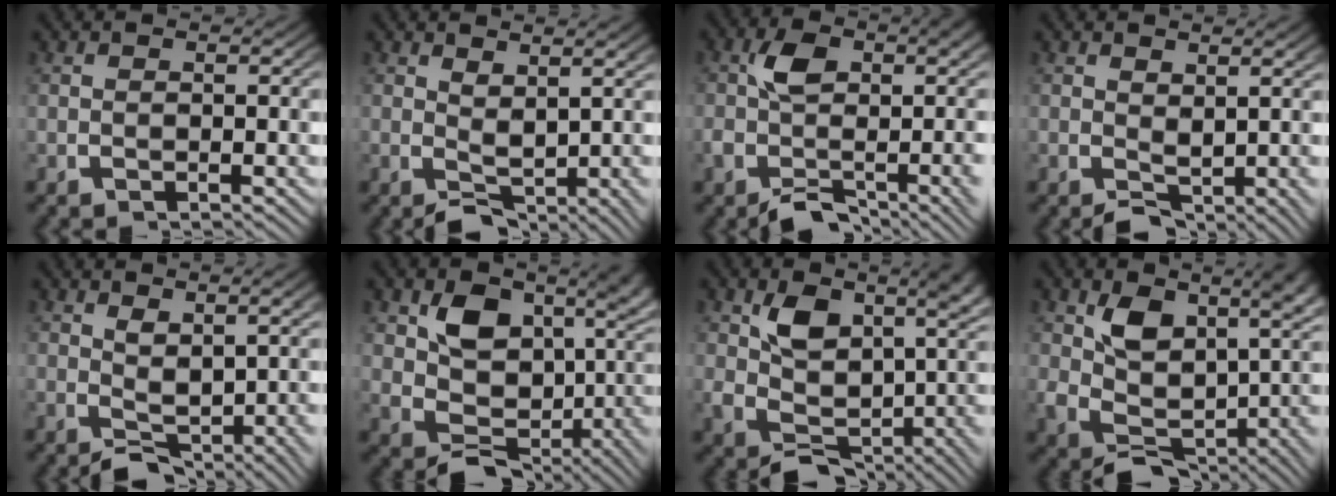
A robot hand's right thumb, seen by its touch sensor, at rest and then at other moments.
{"total": 2.6, "force": [-0.1, 1.6, 2.0], "torque": [-0.034, -0.022, 0.014]}
{"total": 5.6, "force": [-1.3, 3.0, 4.5], "torque": [-0.084, -0.013, -0.016]}
{"total": 2.0, "force": [-0.3, 1.3, 1.5], "torque": [-0.022, -0.017, 0.008]}
{"total": 3.1, "force": [-0.3, 1.8, 2.5], "torque": [-0.040, -0.024, 0.012]}
{"total": 10.2, "force": [-0.3, 7.5, 6.9], "torque": [-0.133, -0.046, 0.014]}
{"total": 8.2, "force": [-0.5, 5.8, 5.8], "torque": [-0.126, -0.048, 0.017]}
{"total": 8.8, "force": [0.0, 6.2, 6.3], "torque": [-0.145, -0.053, 0.025]}